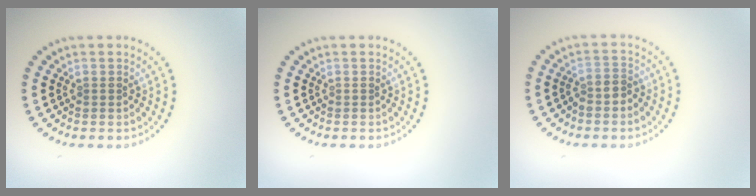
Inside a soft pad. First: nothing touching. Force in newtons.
{"total": 0.0}
{"total": 1.5, "press": 1.1, "slide": 1.0}